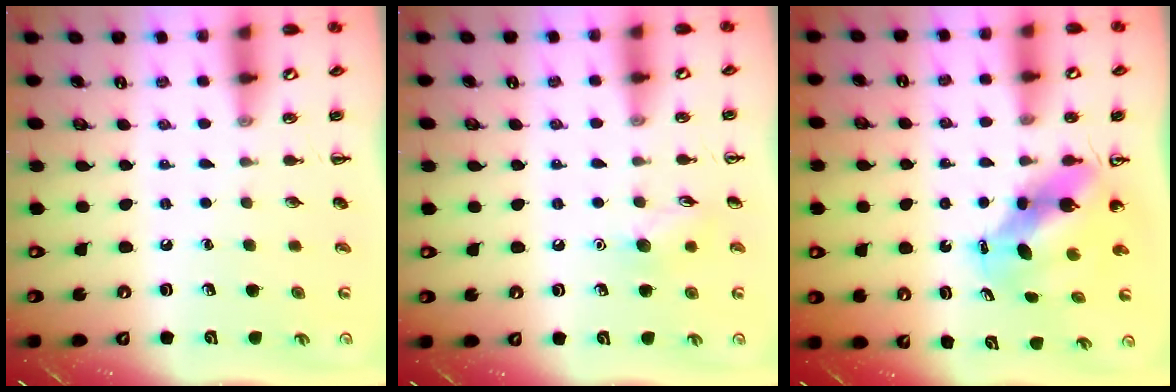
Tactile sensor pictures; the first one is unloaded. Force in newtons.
{"total": 7.0, "press": 6.8, "slide": 1.4}
{"total": 7.5, "press": 7.1, "slide": 2.2}